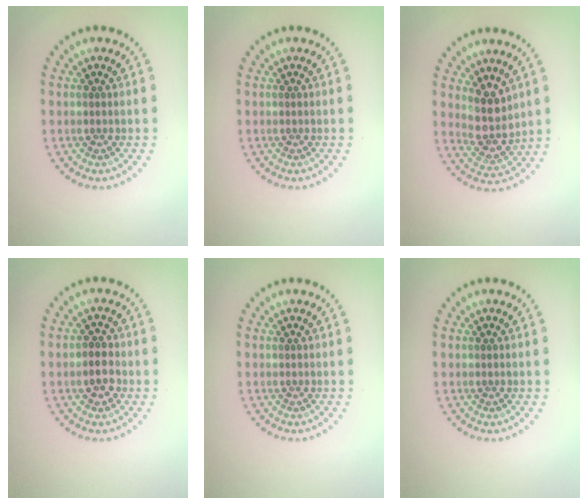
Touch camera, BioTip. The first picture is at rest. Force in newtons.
{"total": 0.0}
{"total": 3.3, "press": 2.7, "slide": 1.8}
{"total": 2.4, "press": 2.3, "slide": 0.6}
{"total": 0.0}
{"total": 0.0}